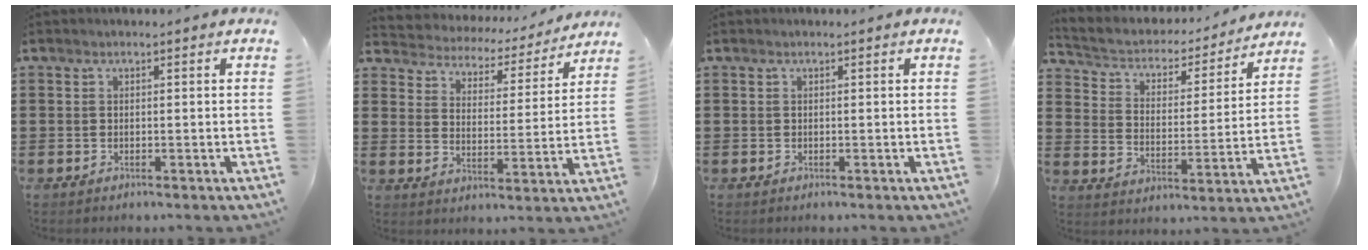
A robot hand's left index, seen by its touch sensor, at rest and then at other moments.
{"total": 3.3, "force": [3.3, 0.6, -0.3], "torque": [-0.020, -0.032, 0.047]}
{"total": 0.0}
{"total": 3.1, "force": [2.8, 1.3, 0.6], "torque": [-0.031, -0.025, 0.037]}